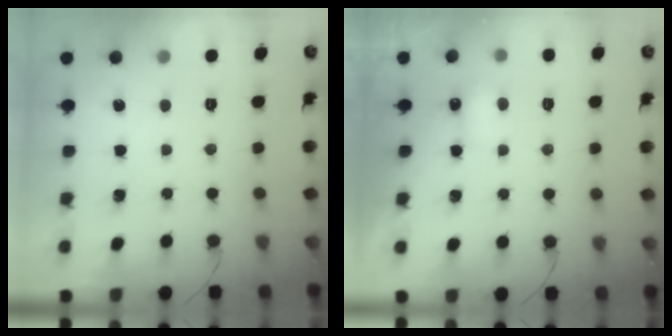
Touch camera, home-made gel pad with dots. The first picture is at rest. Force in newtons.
{"total": 4.0, "press": 3.9, "slide": 0.8}